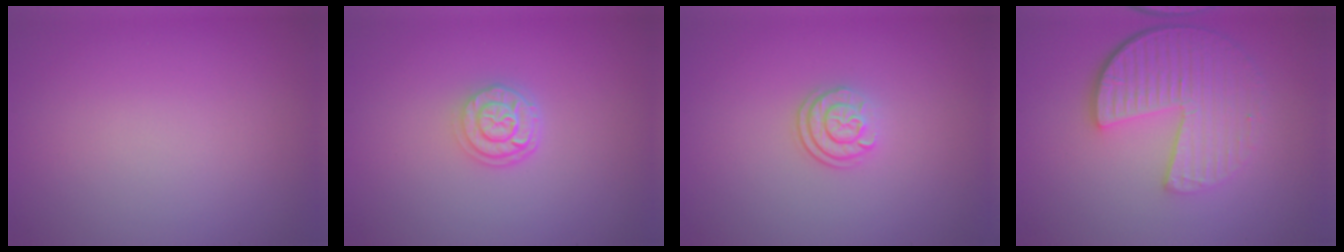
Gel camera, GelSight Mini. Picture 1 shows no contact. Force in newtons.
{"total": 2.9, "press": 2.3, "slide": 1.8}
{"total": 2.4, "press": 1.8, "slide": 1.5}
{"total": 6.3, "press": 4.5, "slide": 4.5}